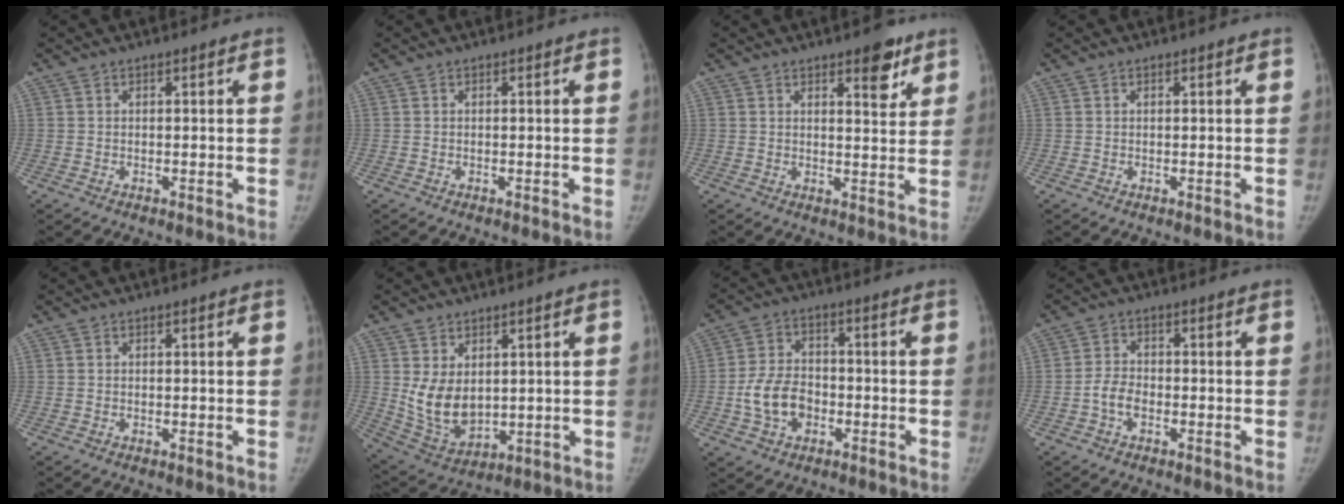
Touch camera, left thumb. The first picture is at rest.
{"total": 0.0}
{"total": 5.8, "force": [3.6, 2.2, 4.0], "torque": [-0.034, -0.021, 0.046]}
{"total": 0.0}
{"total": 0.0}
{"total": 9.9, "force": [1.9, 6.6, 7.0], "torque": [-0.107, -0.022, 0.062]}
{"total": 9.0, "force": [-2.4, 6.5, 5.7], "torque": [-0.094, 0.021, -0.046]}
{"total": 3.7, "force": [-1.4, 2.3, 2.5], "torque": [-0.048, 0.016, -0.031]}